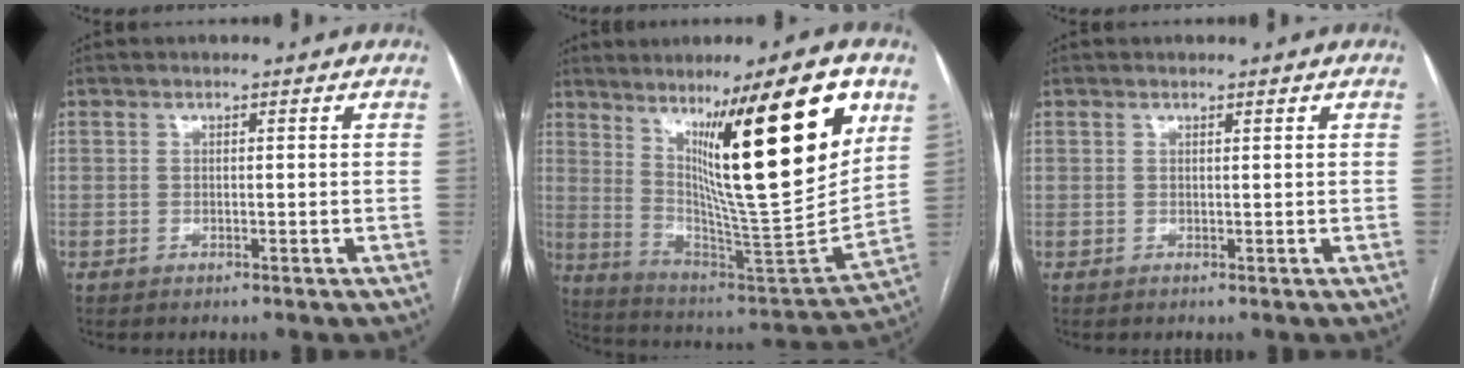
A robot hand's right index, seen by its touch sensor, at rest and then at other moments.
{"total": 25.2, "force": [10.9, 2.0, 22.6], "torque": [-0.340, -0.020, 0.172]}
{"total": 0.5, "force": [0.4, 0.3, 0.0], "torque": [-0.002, 0.004, 0.003]}